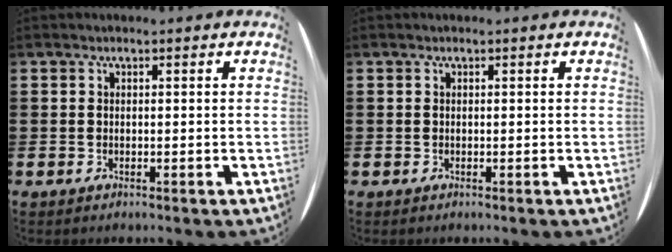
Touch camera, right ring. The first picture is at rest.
{"total": 0.0}